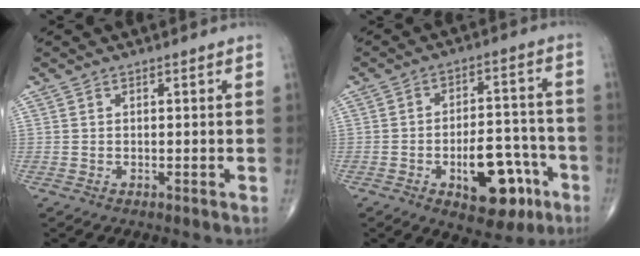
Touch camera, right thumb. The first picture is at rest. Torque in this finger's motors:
{"motor_torque": [2.45, 1.81, 1.94, -0.66, 0.63]}